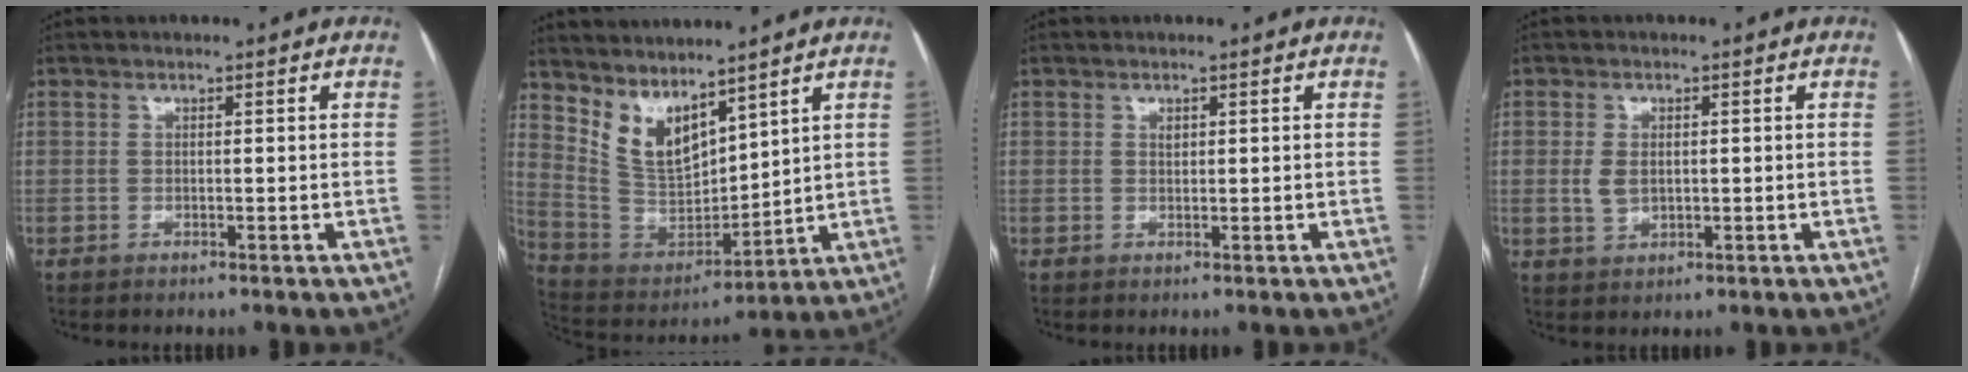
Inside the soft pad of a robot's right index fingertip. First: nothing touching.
{"total": 10.3, "force": [7.7, 4.2, 5.5], "torque": [-0.115, 0.002, 0.177]}
{"total": 0.7, "force": [0.4, 0.5, 0.4], "torque": [-0.008, -0.001, 0.007]}
{"total": 3.1, "force": [0.1, 2.0, 2.4], "torque": [-0.049, 0.001, 0.009]}